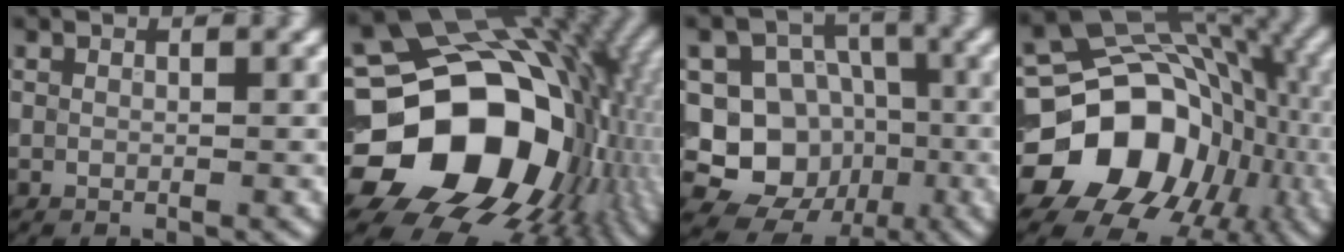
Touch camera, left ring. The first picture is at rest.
{"total": 20.3, "force": [-1.6, 15.5, 13.0], "torque": [-0.235, -0.016, -0.016]}
{"total": 10.6, "force": [-2.5, 9.6, 3.8], "torque": [-0.062, 0.016, -0.066]}
{"total": 16.6, "force": [-4.4, 13.4, 8.9], "torque": [-0.152, -0.011, -0.086]}